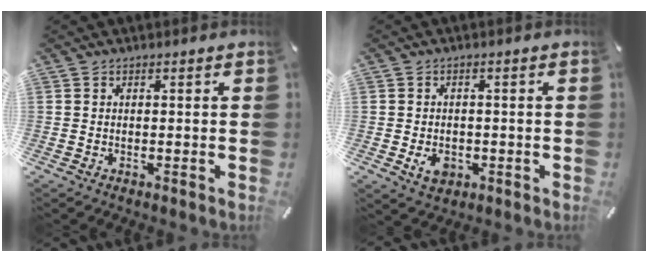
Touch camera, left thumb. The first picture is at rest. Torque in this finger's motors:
{"motor_torque": [0.26, 1.13, 0.20, 0.10, 0.00]}